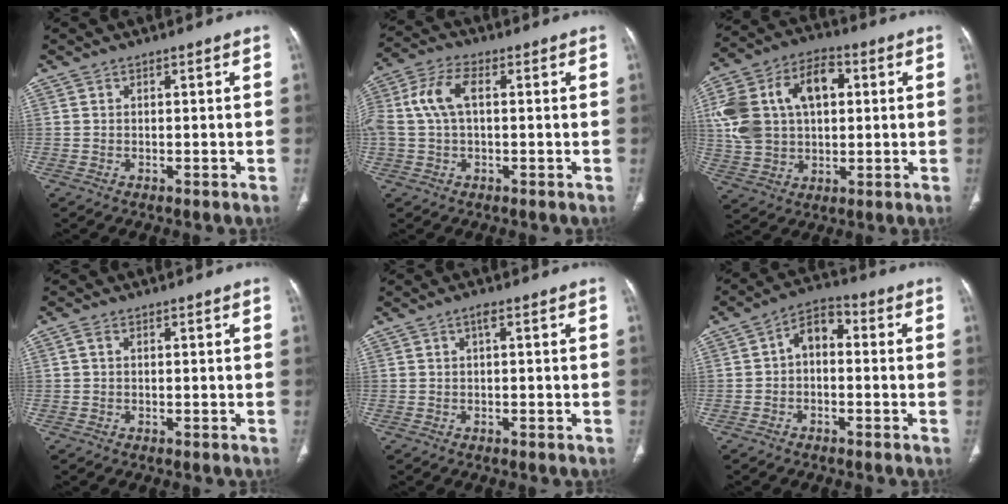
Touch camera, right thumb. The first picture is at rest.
{"total": 8.9, "force": [1.1, 4.9, 7.4], "torque": [-0.171, 0.029, 0.019]}
{"total": 19.6, "force": [3.7, 12.8, 14.3], "torque": [-0.269, 0.027, 0.066]}
{"total": 0.8, "force": [0.2, 0.4, 0.6], "torque": [-0.016, 0.003, 0.001]}
{"total": 1.5, "force": [0.1, 0.2, 1.5], "torque": [-0.025, 0.004, 0.002]}
{"total": 6.0, "force": [-0.3, 3.9, 4.5], "torque": [-0.061, 0.029, -0.022]}